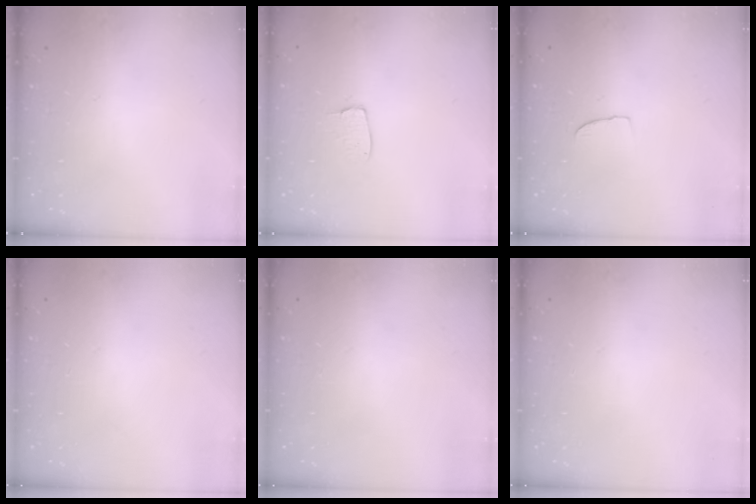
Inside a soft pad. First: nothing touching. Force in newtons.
{"total": 4.2, "press": 4.2, "slide": 0.2}
{"total": 3.3, "press": 3.3, "slide": 0.3}
{"total": 0.0}
{"total": 0.0}
{"total": 0.0}